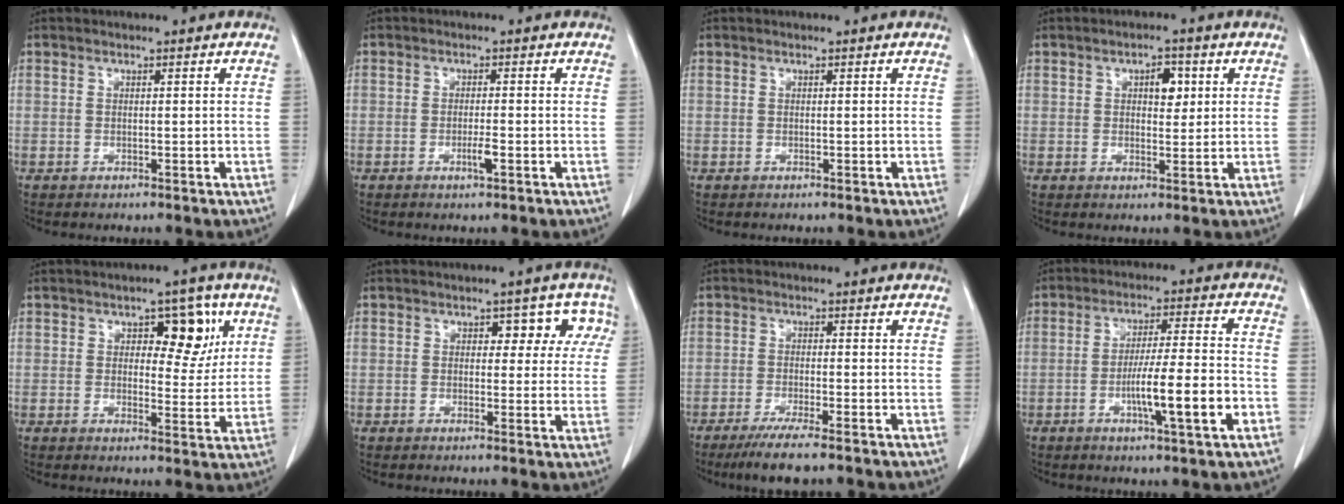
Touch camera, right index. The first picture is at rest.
{"total": 2.1, "force": [-0.8, 0.1, 1.9], "torque": [-0.036, -0.003, -0.014]}
{"total": 0.0}
{"total": 3.6, "force": [1.1, 1.9, 2.8], "torque": [-0.041, 0.005, 0.017]}
{"total": 7.0, "force": [2.8, 3.7, 5.3], "torque": [-0.055, 0.011, 0.037]}
{"total": 5.4, "force": [2.2, 3.6, 3.4], "torque": [-0.016, 0.018, 0.019]}
{"total": 6.6, "force": [-4.9, 0.1, 4.4], "torque": [-0.071, -0.016, -0.079]}
{"total": 10.9, "force": [-3.7, 0.1, 10.3], "torque": [-0.173, -0.003, -0.062]}